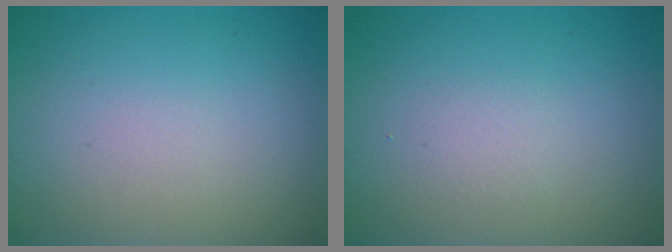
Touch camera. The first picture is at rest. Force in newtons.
{"total": 1.0, "press": 1.0, "slide": 0.1}